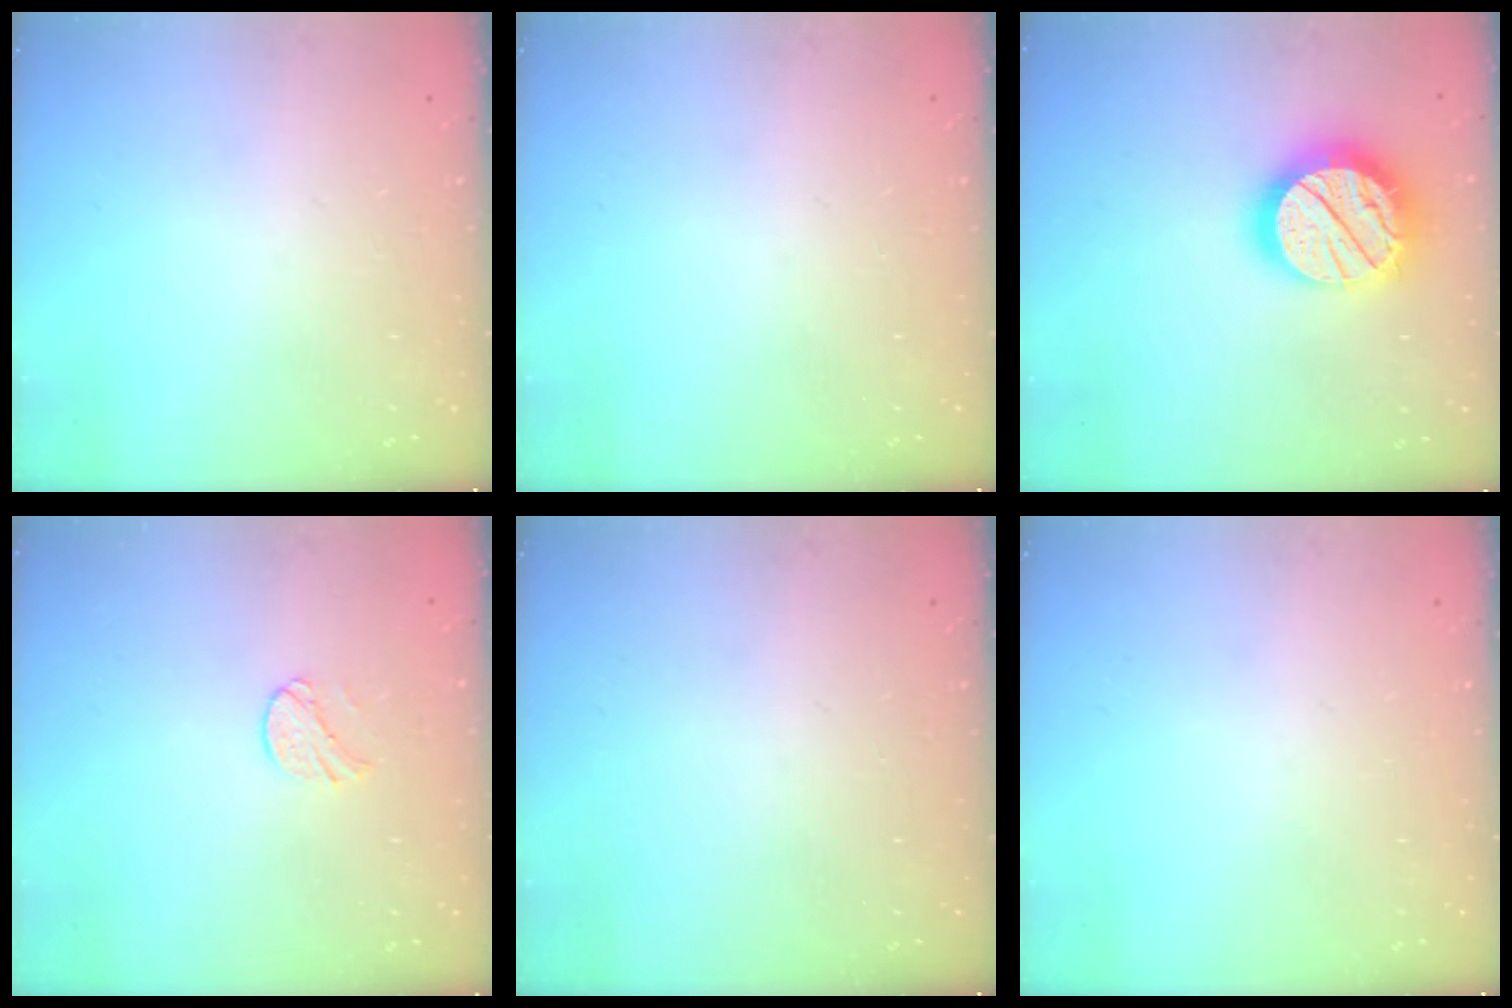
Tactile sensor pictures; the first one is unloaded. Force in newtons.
{"total": 0.0}
{"total": 22.6, "press": 22.6, "slide": 1.8}
{"total": 6.2, "press": 6.2, "slide": 0.6}
{"total": 0.0}
{"total": 0.0}